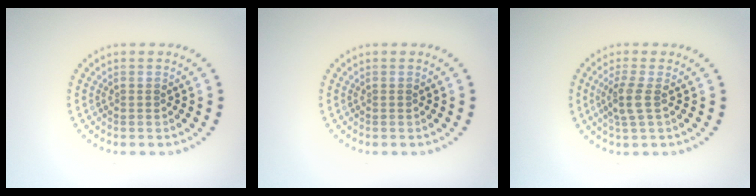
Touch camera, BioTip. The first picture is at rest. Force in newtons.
{"total": 0.0}
{"total": 2.1, "press": 1.8, "slide": 1.2}